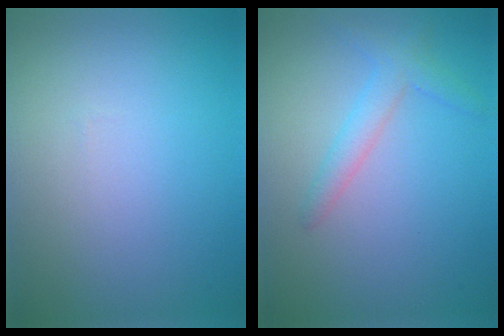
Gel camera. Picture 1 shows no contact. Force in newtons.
{"total": 2.2, "press": 2.2, "slide": 0.1}